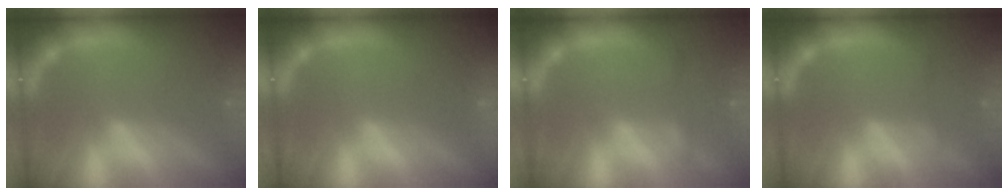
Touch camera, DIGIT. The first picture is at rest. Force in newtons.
{"total": 5.5}
{"total": 1.4}
{"total": 0.9}